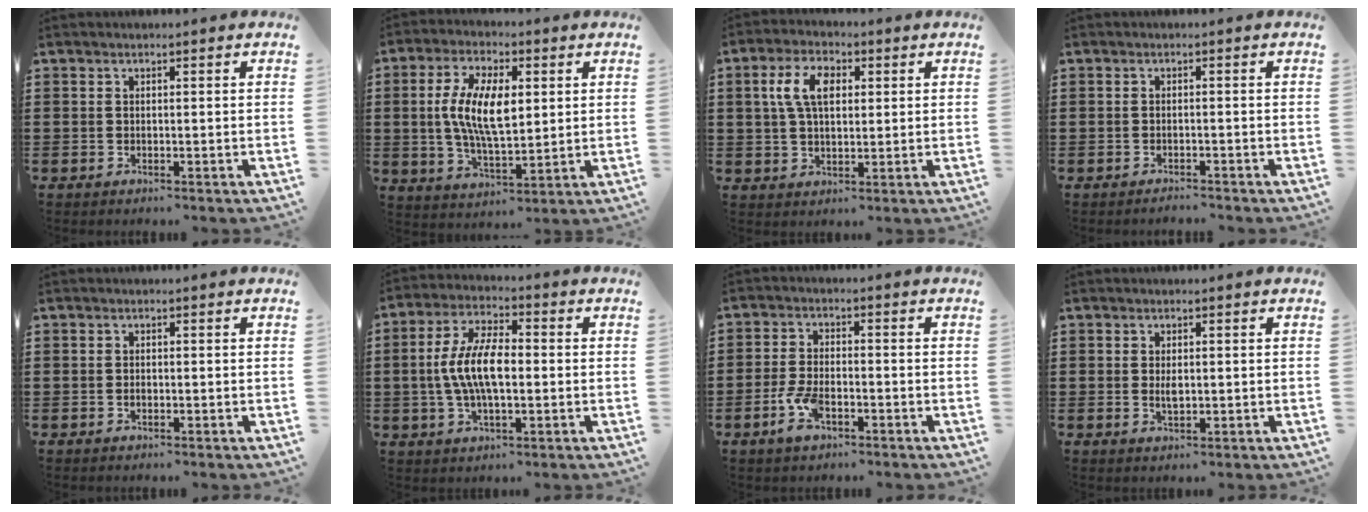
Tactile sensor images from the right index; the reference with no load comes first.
{"total": 10.4, "force": [1.2, 4.5, 9.3], "torque": [-0.196, 0.006, 0.018]}
{"total": 6.7, "force": [1.6, 3.7, 5.4], "torque": [-0.117, 0.017, 0.026]}
{"total": 1.0, "force": [-1.0, 0.1, 0.0], "torque": [-0.003, 0.002, -0.022]}
{"total": 0.6, "force": [-0.2, 0.3, 0.5], "torque": [-0.012, -0.003, -0.004]}
{"total": 9.2, "force": [-0.6, 3.9, 8.4], "torque": [-0.182, -0.001, -0.017]}
{"total": 5.0, "force": [-2.3, 2.2, 3.8], "torque": [-0.092, -0.003, -0.046]}
{"total": 2.0, "force": [0.2, 0.8, 1.9], "torque": [-0.038, -0.001, 0.004]}